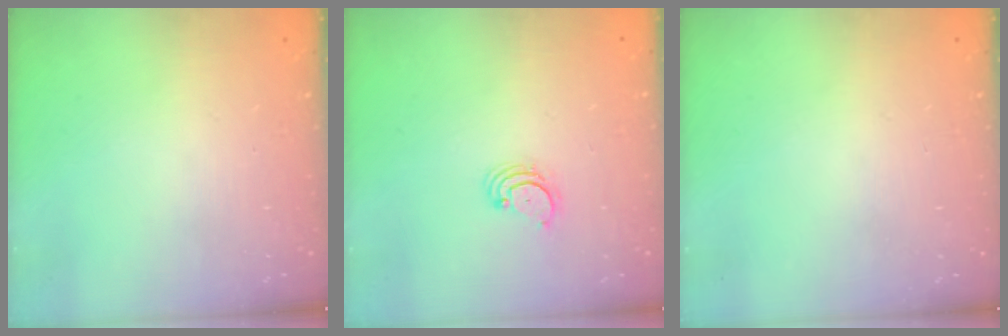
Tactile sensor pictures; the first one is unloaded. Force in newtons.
{"total": 2.7, "press": 2.7, "slide": 0.3}
{"total": 0.0}